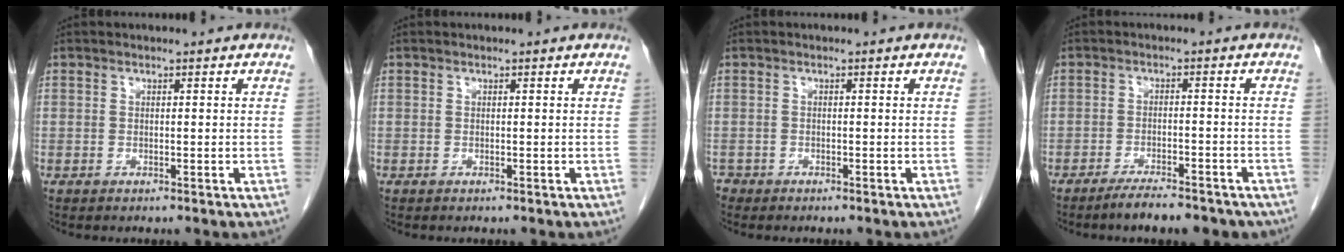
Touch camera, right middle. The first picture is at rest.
{"total": 0.0}
{"total": 1.3, "force": [-1.1, 0.7, 0.0], "torque": [-0.005, -0.001, -0.020]}
{"total": 7.6, "force": [-6.3, 1.9, 3.9], "torque": [-0.050, -0.003, -0.090]}